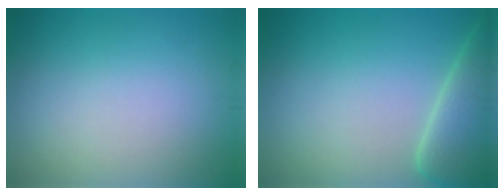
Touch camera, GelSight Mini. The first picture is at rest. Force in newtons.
{"total": 5.6, "press": 5.6, "slide": 0.5}